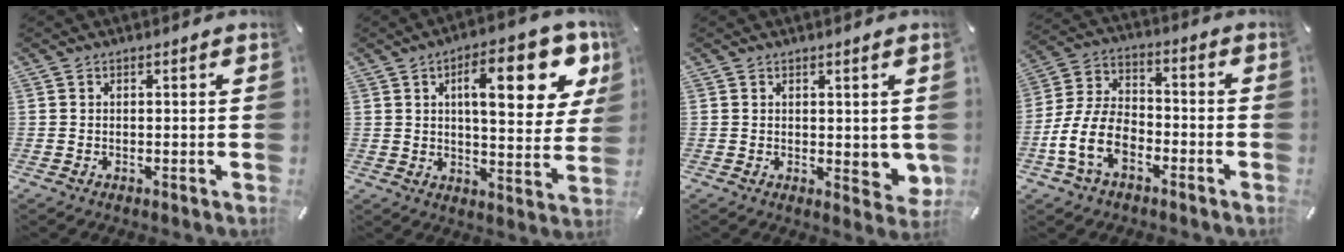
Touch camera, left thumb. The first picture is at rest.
{"total": 17.6, "force": [7.3, 6.9, 14.5], "torque": [-0.204, -0.019, 0.109]}
{"total": 4.5, "force": [0.5, 2.6, 3.6], "torque": [-0.021, -0.011, 0.008]}
{"total": 12.7, "force": [-5.9, 7.8, 8.1], "torque": [-0.180, 0.022, -0.112]}